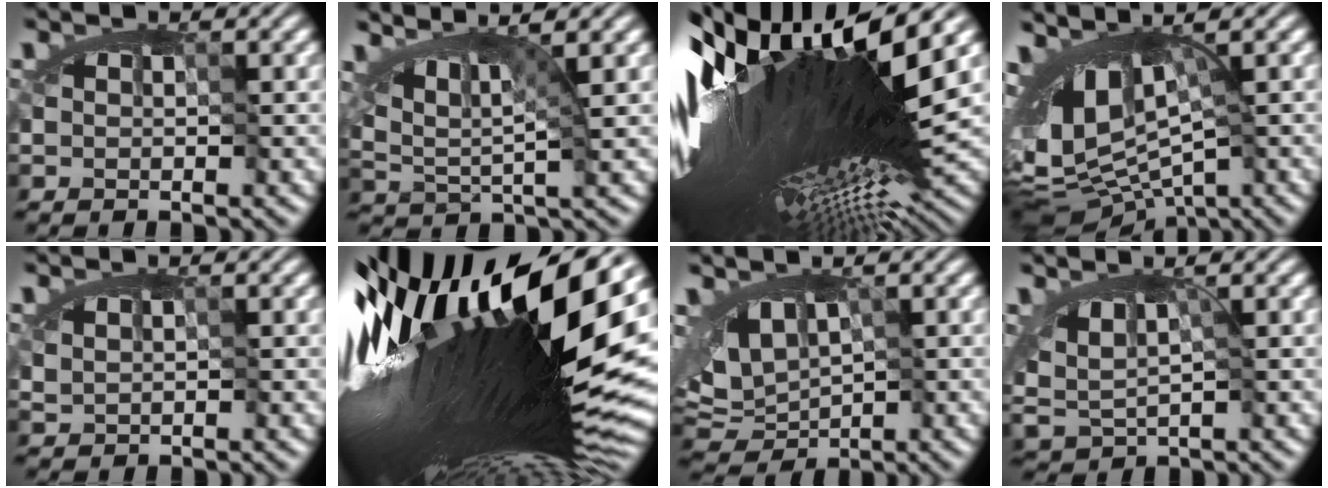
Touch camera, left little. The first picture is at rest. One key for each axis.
{"total": 3.6, "fx": 1.7, "fy": 0.8, "fz": 3.1, "tx": -0.053, "ty": -0.002, "tz": 0.029}
{"total": 18.3, "fx": 3.3, "fy": 3.1, "fz": 17.7, "tx": -0.312, "ty": -0.012, "tz": 0.071}
{"total": 11.1, "fx": -0.3, "fy": 5.5, "fz": 9.6, "tx": -0.156, "ty": -0.003, "tz": 0.020}
{"total": 0.8, "fx": 0.3, "fy": 0.5, "fz": 0.6, "tx": -0.021, "ty": -0.002, "tz": 0.011}
{"total": 18.6, "fx": 2.3, "fy": 4.9, "fz": 17.8, "tx": -0.316, "ty": -0.011, "tz": 0.037}
{"total": 3.6, "fx": 0.3, "fy": 2.0, "fz": 3.0, "tx": -0.045, "ty": -0.011, "tz": 0.011}
{"total": 2.0, "fx": 0.0, "fy": 1.1, "fz": 1.7, "tx": -0.025, "ty": 0.000, "tz": 0.010}